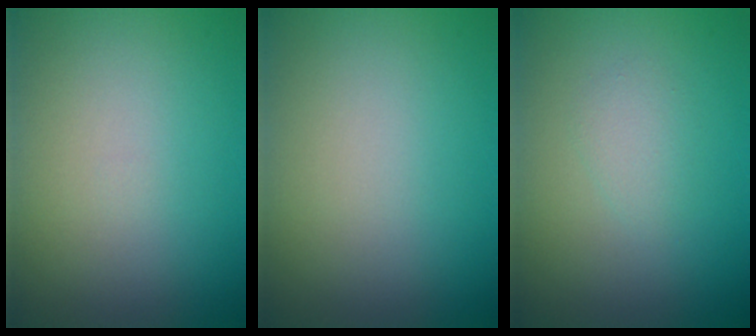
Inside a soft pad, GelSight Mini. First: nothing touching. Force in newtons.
{"total": 0.0}
{"total": 1.3, "press": 1.3, "slide": 0.0}